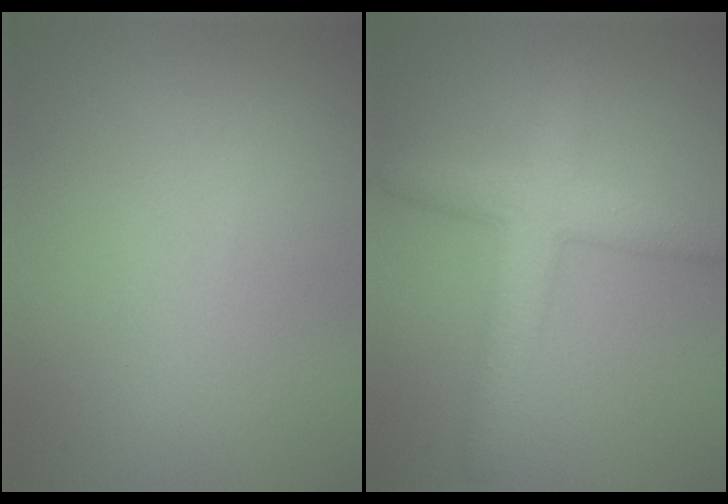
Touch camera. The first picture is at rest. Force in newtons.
{"total": 4.5, "press": 4.5, "slide": 0.1}